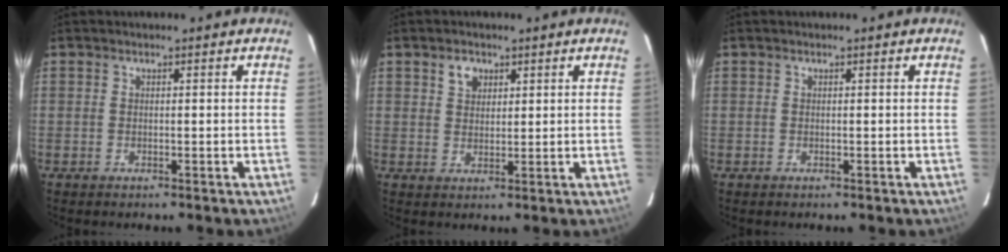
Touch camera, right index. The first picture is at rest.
{"total": 3.3, "force": [1.7, 2.4, 1.4], "torque": [-0.017, 0.011, 0.032]}
{"total": 0.0}